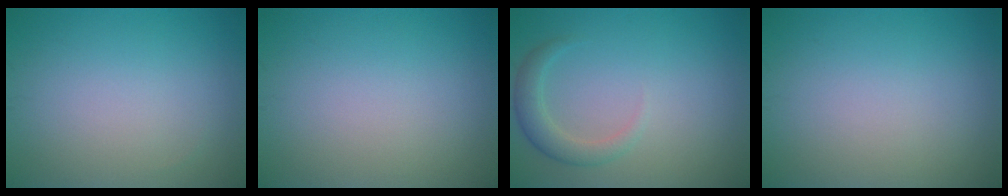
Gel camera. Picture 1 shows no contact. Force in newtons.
{"total": 0.0}
{"total": 2.3, "press": 2.3, "slide": 0.2}
{"total": 0.0}